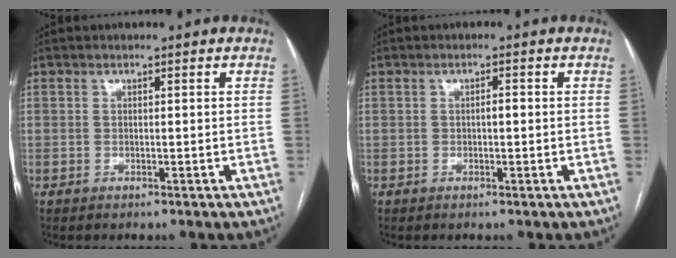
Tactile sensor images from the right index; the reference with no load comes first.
{"total": 1.0, "force": [-0.1, 0.3, 1.0], "torque": [-0.013, 0.003, -0.003]}